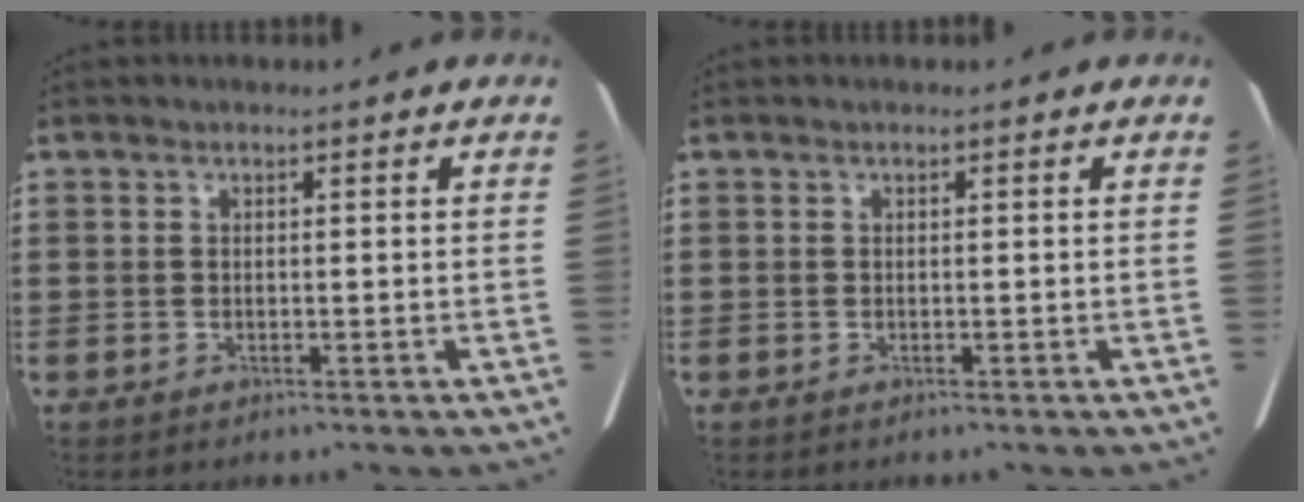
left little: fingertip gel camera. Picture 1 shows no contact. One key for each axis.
{"total": 0.0}